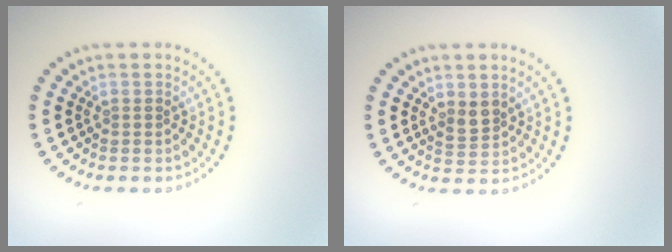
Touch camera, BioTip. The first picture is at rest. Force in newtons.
{"total": 1.7, "press": 1.5, "slide": 0.9}